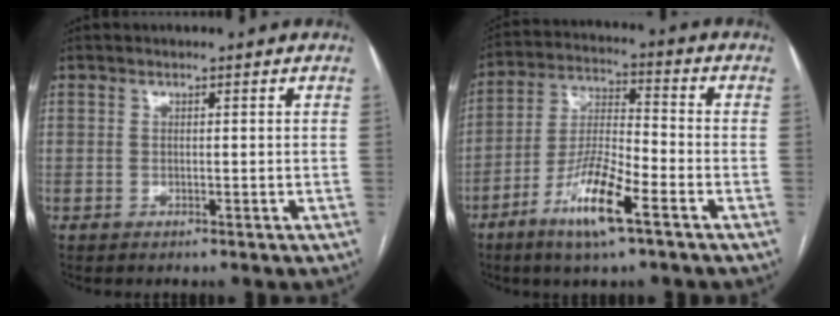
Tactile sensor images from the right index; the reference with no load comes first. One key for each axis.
{"total": 11.6, "fx": -6.4, "fy": 1.5, "fz": 9.5, "tx": -0.192, "ty": -0.011, "tz": -0.121}